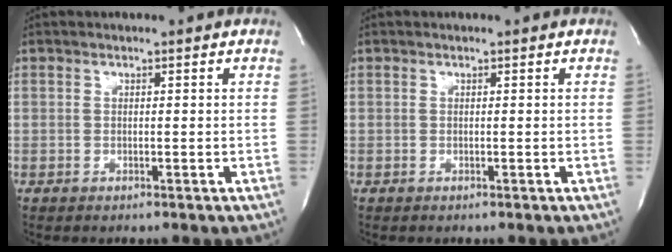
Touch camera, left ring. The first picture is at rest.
{"total": 0.0}